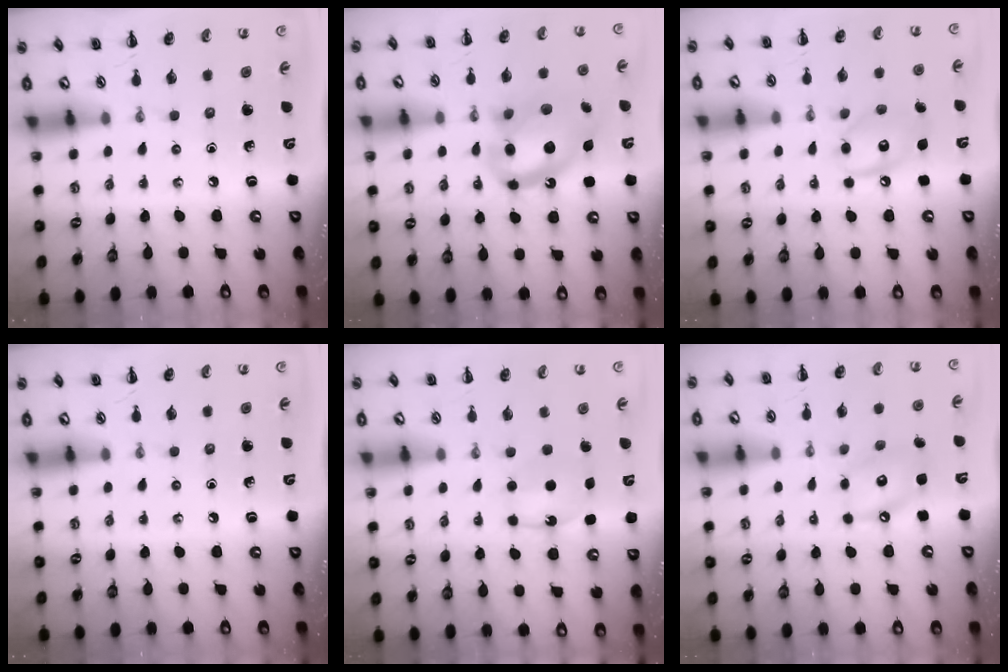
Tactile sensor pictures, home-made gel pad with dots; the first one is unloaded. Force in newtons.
{"total": 15.4, "press": 15.1, "slide": 3.2}
{"total": 10.0, "press": 9.9, "slide": 1.1}
{"total": 0.0}
{"total": 6.1, "press": 5.8, "slide": 1.9}
{"total": 9.9, "press": 9.8, "slide": 1.4}